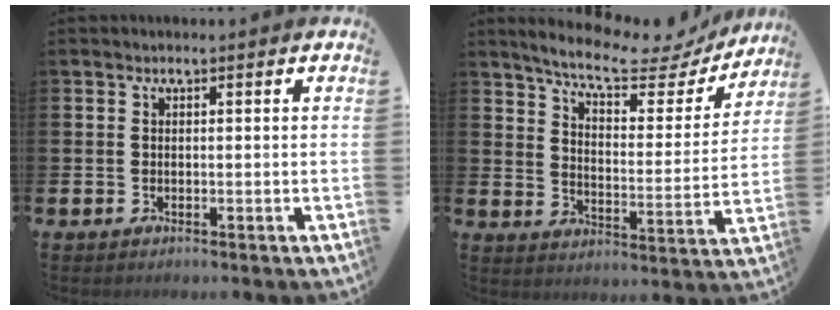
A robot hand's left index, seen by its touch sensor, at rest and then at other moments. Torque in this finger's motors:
{"motor_torque": [1.04, -1.10, 0.33, 0.13]}